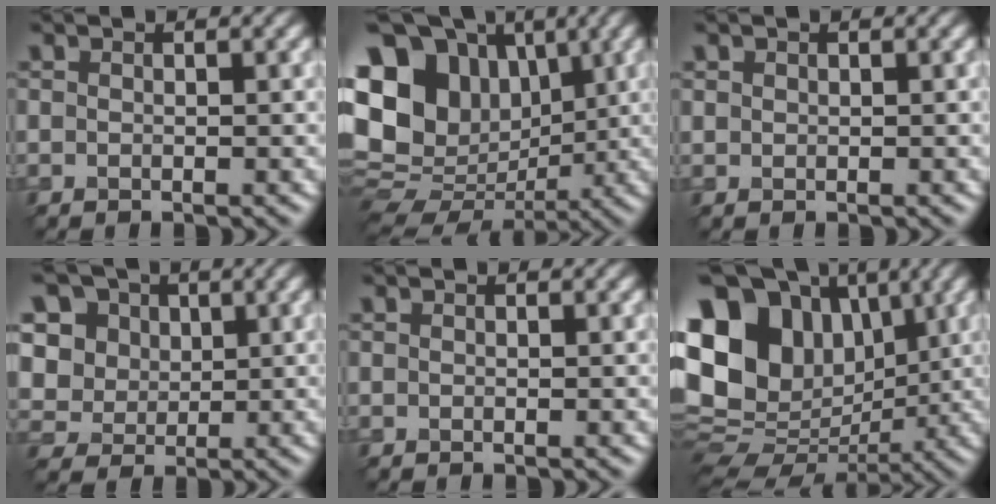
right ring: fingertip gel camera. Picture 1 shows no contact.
{"total": 17.6, "force": [3.1, 14.0, 10.2], "torque": [-0.216, 0.025, 0.058]}
{"total": 0.5, "force": [0.2, 0.5, 0.0], "torque": [0.003, -0.003, 0.007]}
{"total": 10.6, "force": [4.3, 8.4, 4.8], "torque": [-0.115, 0.021, 0.066]}
{"total": 0.0}
{"total": 15.8, "force": [3.4, 12.1, 9.5], "torque": [-0.188, 0.024, 0.065]}